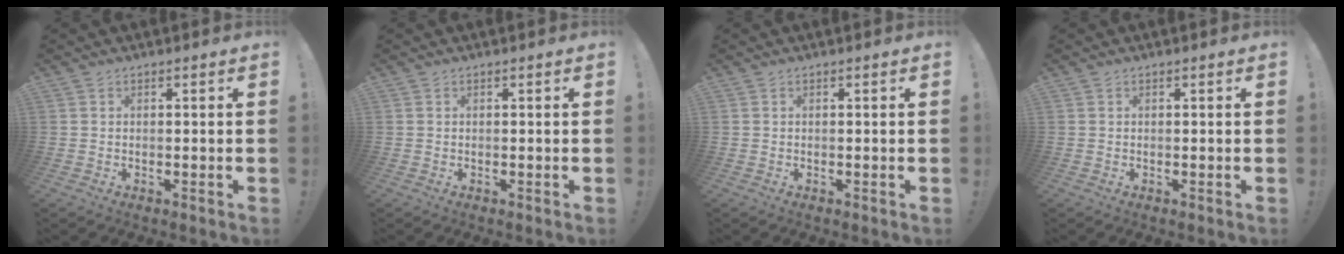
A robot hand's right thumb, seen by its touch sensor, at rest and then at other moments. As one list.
[{"total": 0.0}, {"total": 0.0}, {"total": 0.0}]